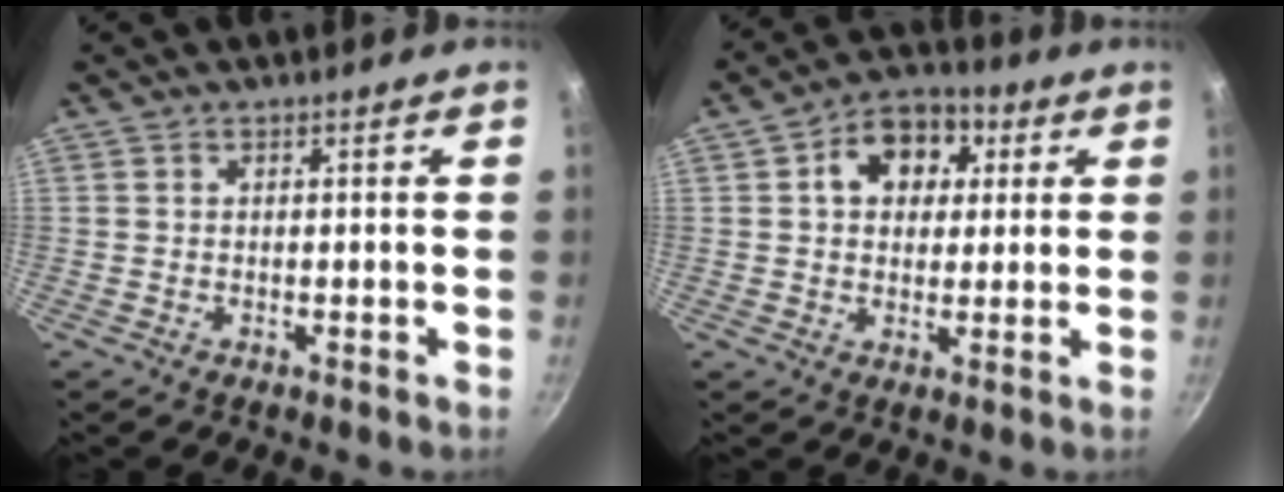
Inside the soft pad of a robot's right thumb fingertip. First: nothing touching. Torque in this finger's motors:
{"motor_torque": [0.26, 2.51, 0.57, -0.47, 0.04]}